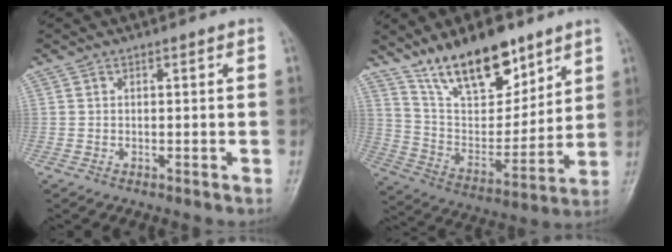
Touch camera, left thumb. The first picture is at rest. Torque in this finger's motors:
{"motor_torque": [1.58, 1.39, 1.39, -1.38, 0.33]}